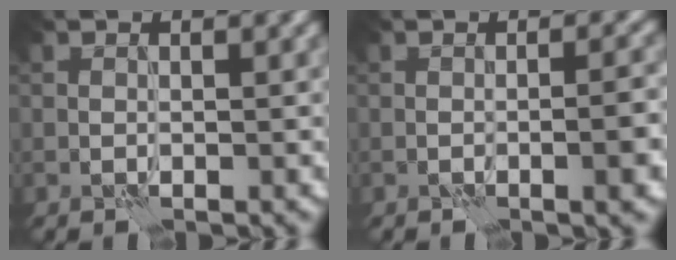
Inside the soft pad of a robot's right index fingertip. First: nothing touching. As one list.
[{"total": 3.6, "force": [-0.9, 1.0, 3.3], "torque": [-0.037, 0.004, -0.013]}]